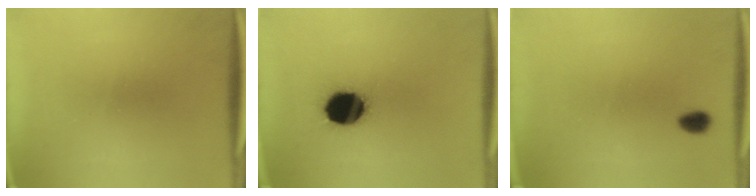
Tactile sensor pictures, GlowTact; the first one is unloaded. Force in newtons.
{"total": 14.7}
{"total": 3.0}